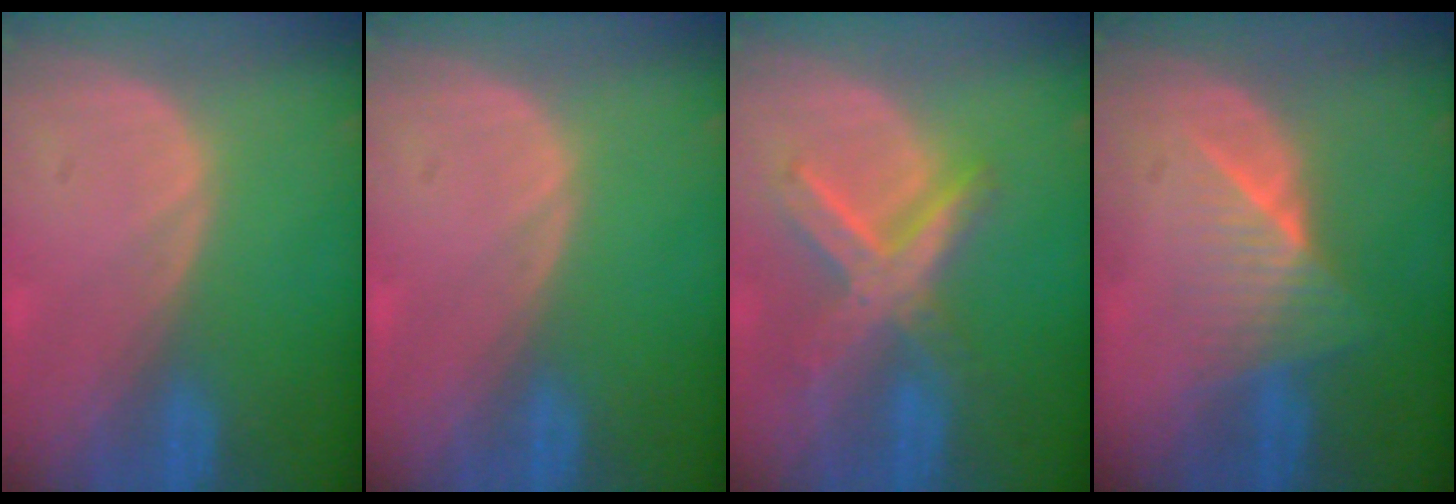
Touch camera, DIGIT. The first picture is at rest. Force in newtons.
{"total": 0.0}
{"total": 7.9, "press": 6.8, "slide": 4.0}
{"total": 6.3, "press": 5.6, "slide": 2.9}